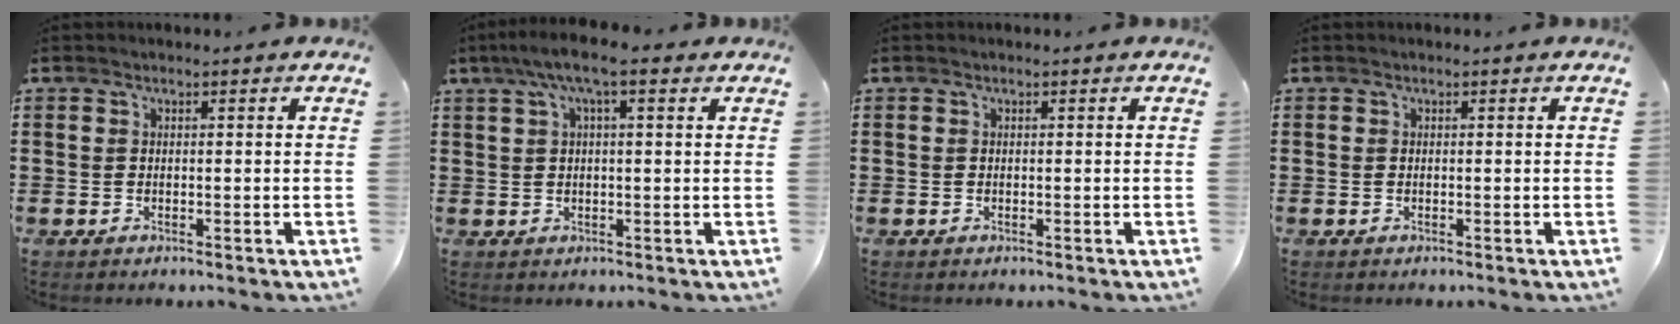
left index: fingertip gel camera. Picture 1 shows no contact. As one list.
[{"total": 6.0, "force": [2.9, 1.0, 5.1], "torque": [-0.104, 0.008, 0.050]}, {"total": 0.0}, {"total": 0.0}]